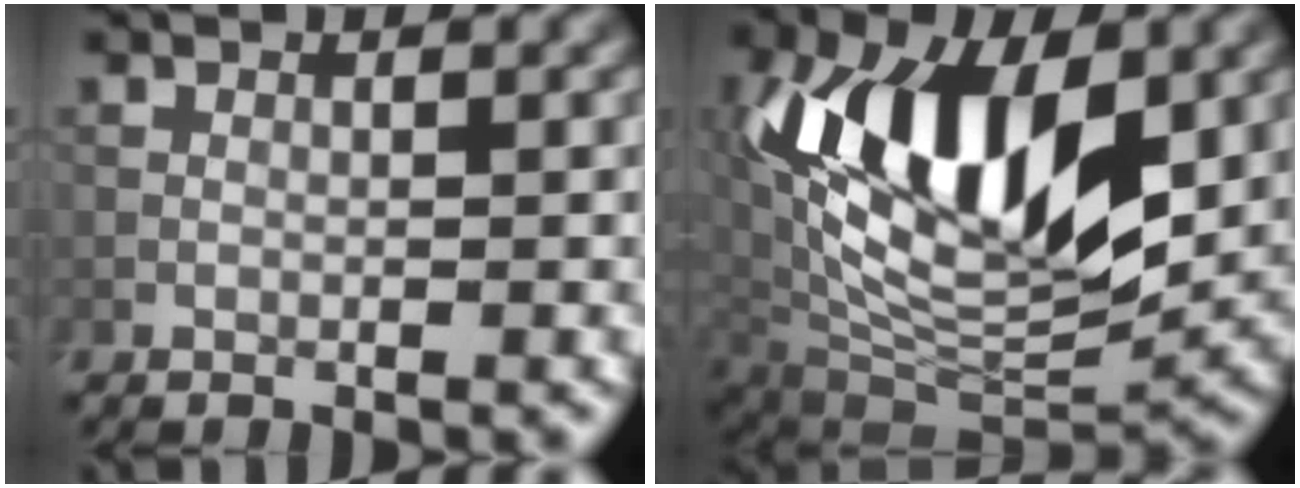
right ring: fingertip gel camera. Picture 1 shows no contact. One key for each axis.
{"total": 14.3, "fx": 2.4, "fy": 7.6, "fz": 11.9, "tx": -0.213, "ty": -0.009, "tz": 0.039}